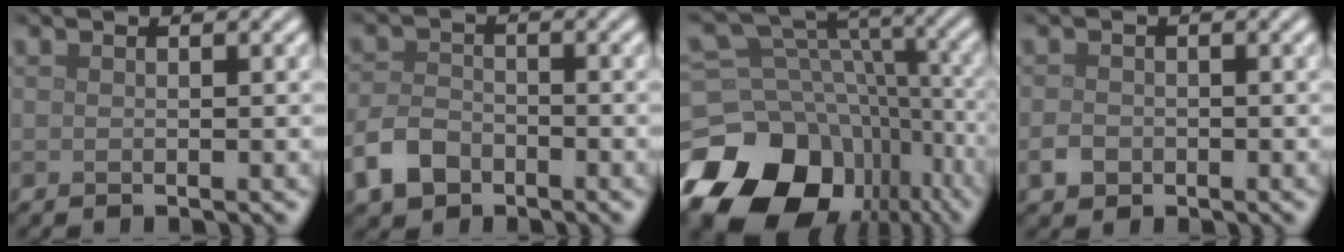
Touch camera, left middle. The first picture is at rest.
{"total": 3.6, "force": [-2.1, 2.3, 1.7], "torque": [-0.033, -0.001, -0.050]}
{"total": 19.4, "force": [-9.1, 14.9, 8.4], "torque": [-0.177, -0.031, -0.122]}
{"total": 1.4, "force": [-0.6, 1.1, 0.6], "torque": [-0.010, -0.002, -0.015]}